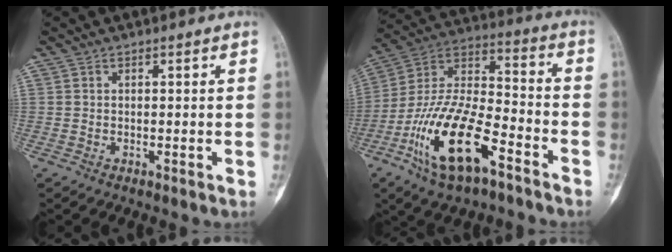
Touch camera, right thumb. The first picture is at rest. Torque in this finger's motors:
{"motor_torque": [0.32, 0.59, 1.82, -0.95, 0.29]}